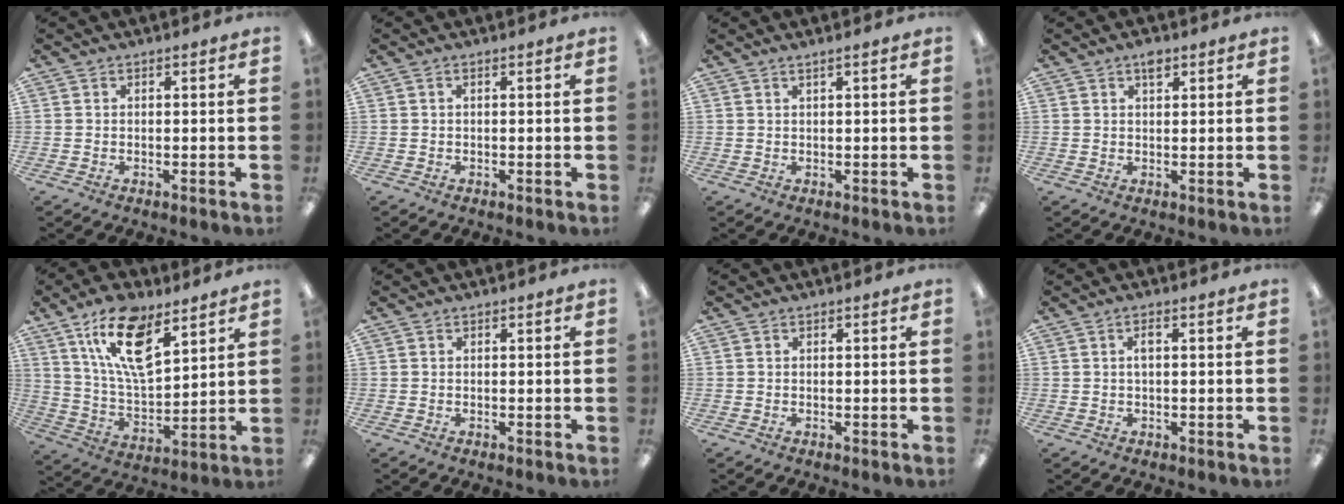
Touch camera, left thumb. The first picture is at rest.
{"total": 0.0}
{"total": 1.2, "force": [0.7, 0.0, 0.9], "torque": [-0.017, -0.001, 0.013]}
{"total": 2.3, "force": [1.4, 1.1, 1.5], "torque": [-0.016, -0.004, 0.021]}
{"total": 16.5, "force": [10.2, 6.8, 11.0], "torque": [-0.201, -0.034, 0.178]}
{"total": 0.0}
{"total": 0.0}
{"total": 2.2, "force": [0.4, 0.6, 2.1], "torque": [-0.044, 0.004, 0.005]}